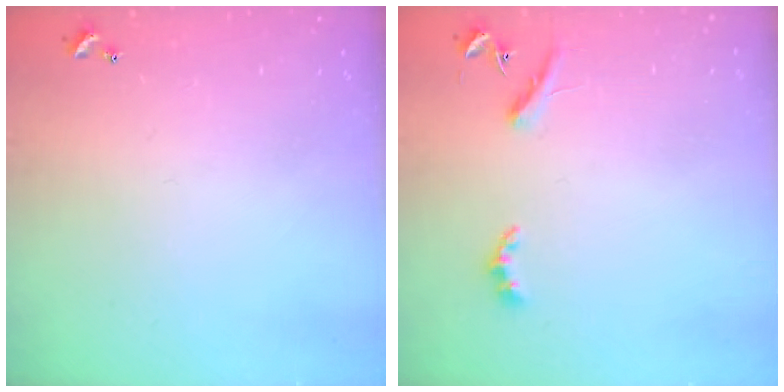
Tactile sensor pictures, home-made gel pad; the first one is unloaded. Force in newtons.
{"total": 3.5, "press": 3.5, "slide": 0.7}